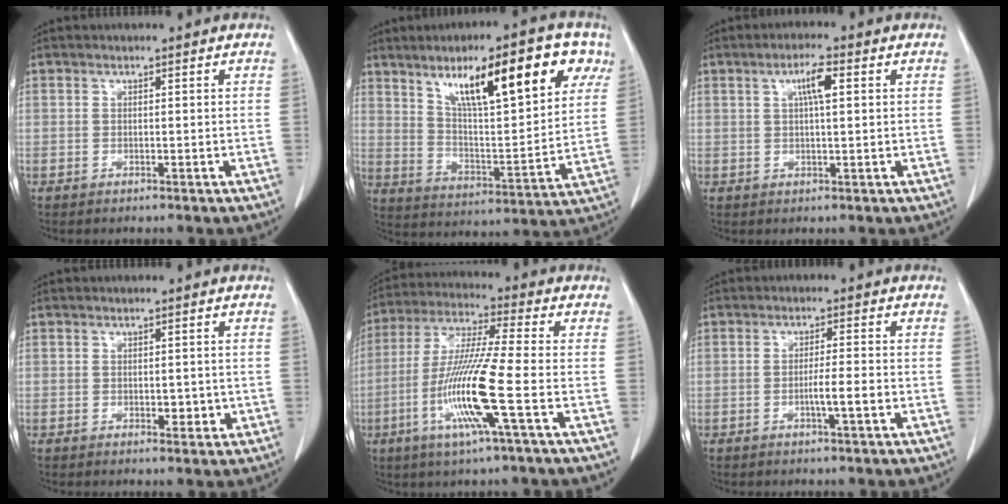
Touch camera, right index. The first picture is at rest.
{"total": 20.4, "force": [10.6, 4.5, 16.8], "torque": [-0.253, 0.023, 0.171]}
{"total": 4.1, "force": [1.3, 0.5, 3.9], "torque": [-0.071, 0.005, 0.023]}
{"total": 2.0, "force": [-0.2, 1.2, 1.6], "torque": [-0.018, 0.000, 0.002]}
{"total": 13.5, "force": [-4.1, -0.8, 12.8], "torque": [-0.261, -0.017, -0.087]}
{"total": 3.4, "force": [-1.1, -0.1, 3.2], "torque": [-0.054, -0.001, -0.018]}